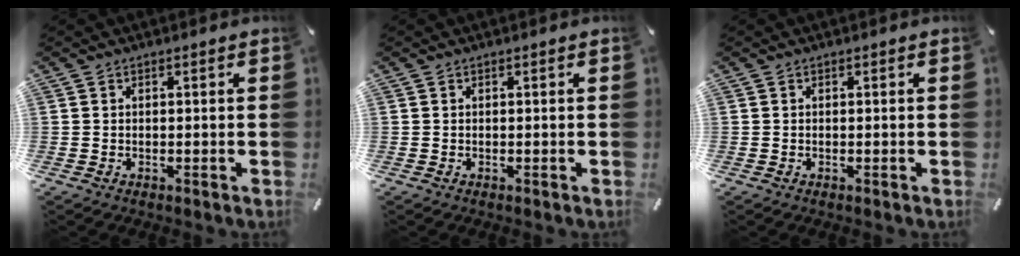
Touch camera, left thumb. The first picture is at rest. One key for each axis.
{"total": 0.0}
{"total": 0.0}